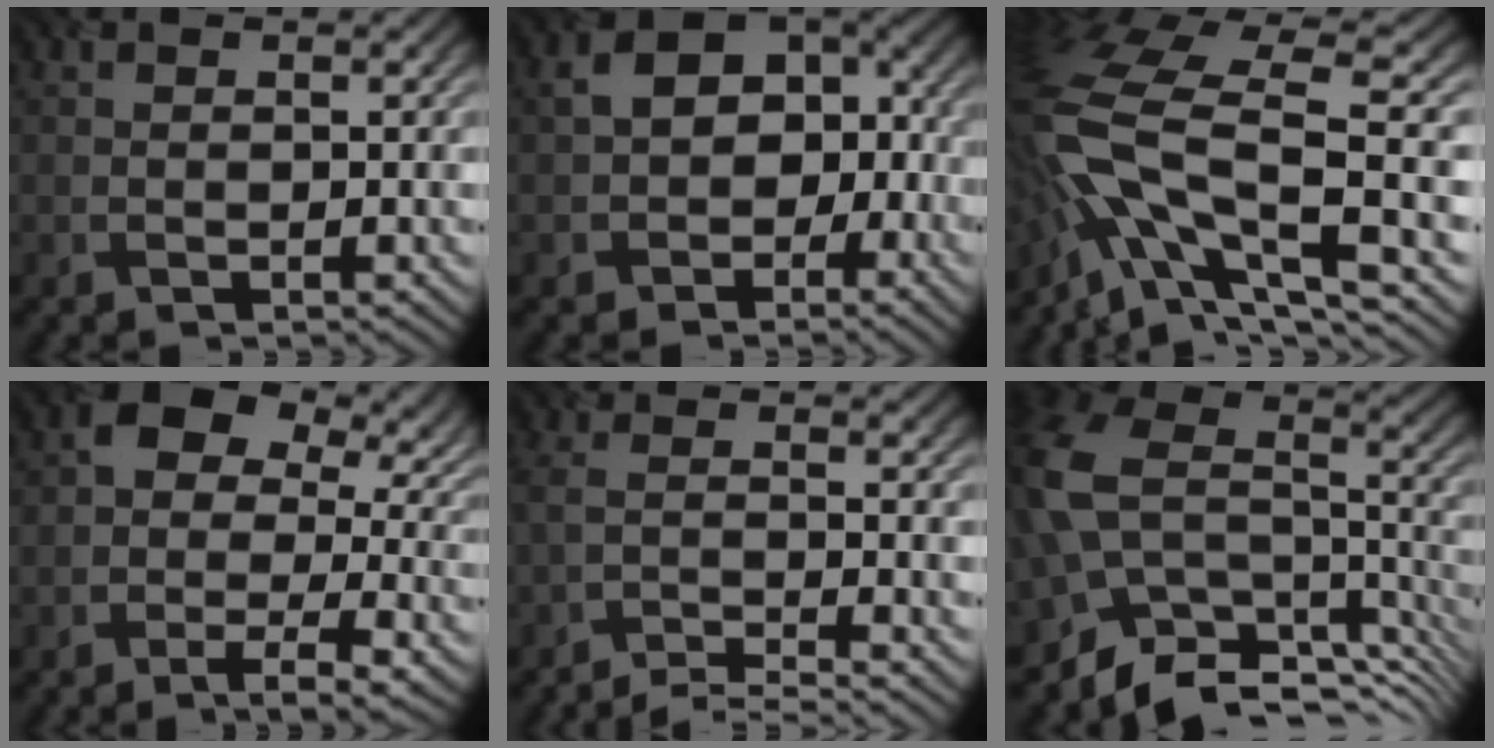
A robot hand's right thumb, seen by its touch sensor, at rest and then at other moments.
{"total": 8.4, "force": [-0.9, 6.3, 5.5], "torque": [-0.088, -0.002, -0.022]}
{"total": 15.4, "force": [-4.3, 6.6, 13.2], "torque": [-0.312, -0.011, -0.067]}
{"total": 13.1, "force": [1.6, 8.2, 10.1], "torque": [-0.153, 0.003, 0.029]}
{"total": 4.8, "force": [-3.9, 0.8, 2.8], "torque": [-0.041, -0.002, -0.080]}
{"total": 12.7, "force": [-6.3, 8.1, 7.4], "torque": [-0.176, -0.019, -0.106]}